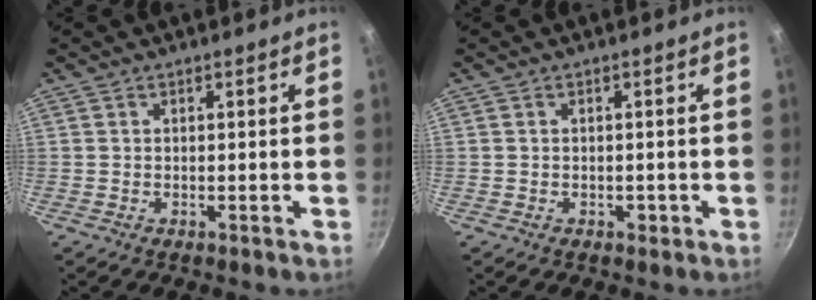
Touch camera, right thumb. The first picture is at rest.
{"total": 1.2, "force": [-0.4, 0.9, 0.8], "torque": [-0.010, 0.003, -0.005]}